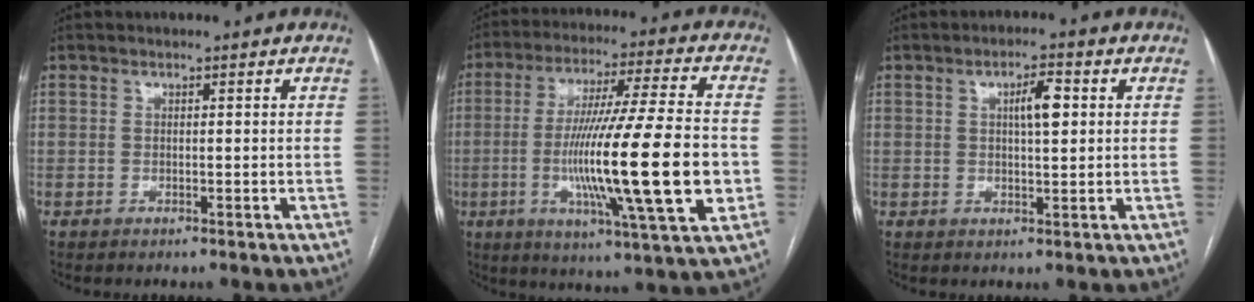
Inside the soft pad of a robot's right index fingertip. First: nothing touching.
{"total": 22.4, "force": [-3.9, 0.5, 22.0], "torque": [-0.371, -0.018, -0.071]}
{"total": 4.2, "force": [1.1, 0.9, 4.0], "torque": [-0.067, 0.008, 0.018]}